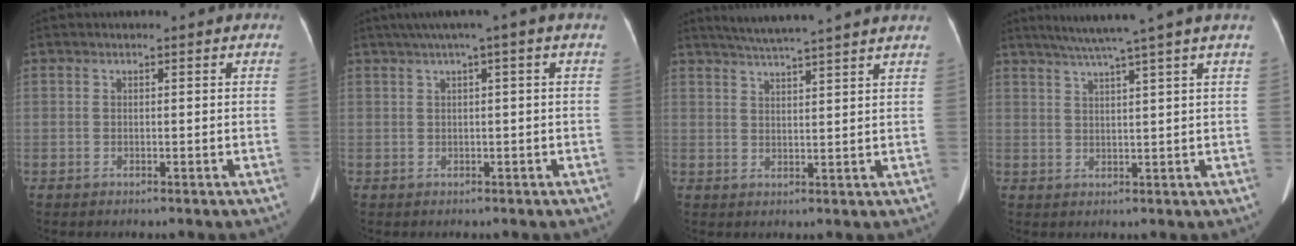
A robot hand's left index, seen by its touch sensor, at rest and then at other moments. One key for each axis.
{"total": 3.2, "fx": 1.5, "fy": -0.3, "fz": 2.8, "tx": -0.048, "ty": 0.028, "tz": 0.030}
{"total": 11.1, "fx": 9.7, "fy": -1.2, "fz": 5.1, "tx": -0.087, "ty": 0.018, "tz": 0.128}
{"total": 8.5, "fx": 6.5, "fy": -2.2, "fz": 5.1, "tx": -0.077, "ty": 0.015, "tz": 0.090}